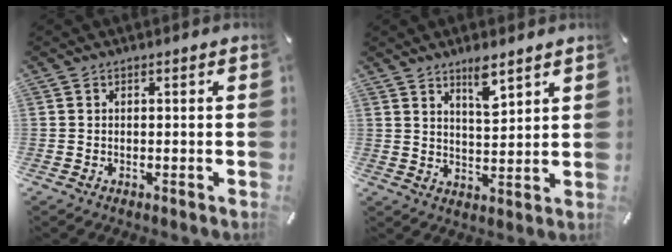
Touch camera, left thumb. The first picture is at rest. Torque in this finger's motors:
{"motor_torque": [1.26, 1.19, 0.75, -0.89, 0.33]}